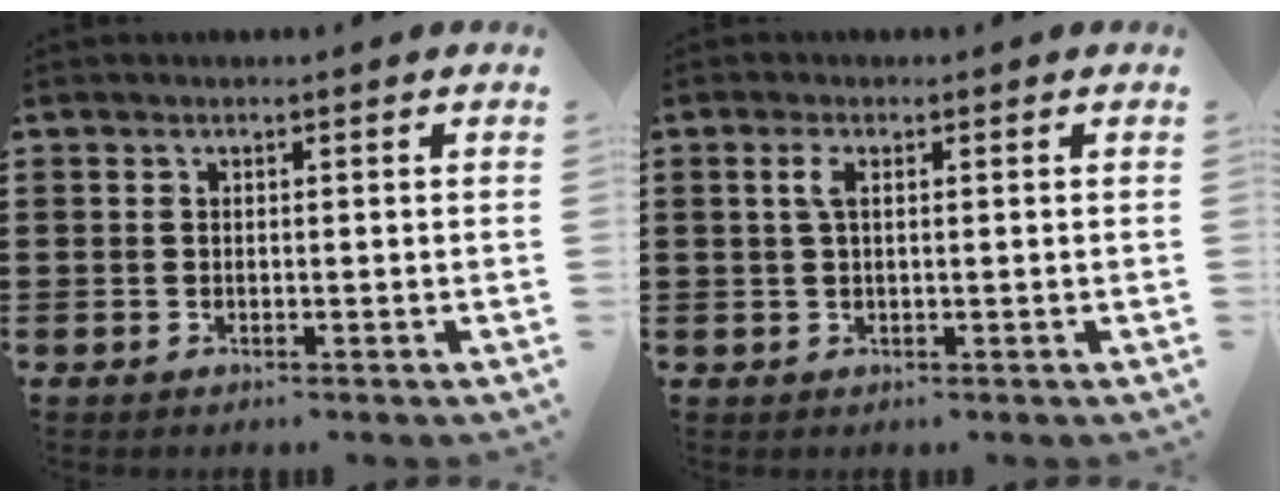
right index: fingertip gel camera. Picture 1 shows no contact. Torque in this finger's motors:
{"motor_torque": [0.41, -0.09, 0.17, 0.06]}